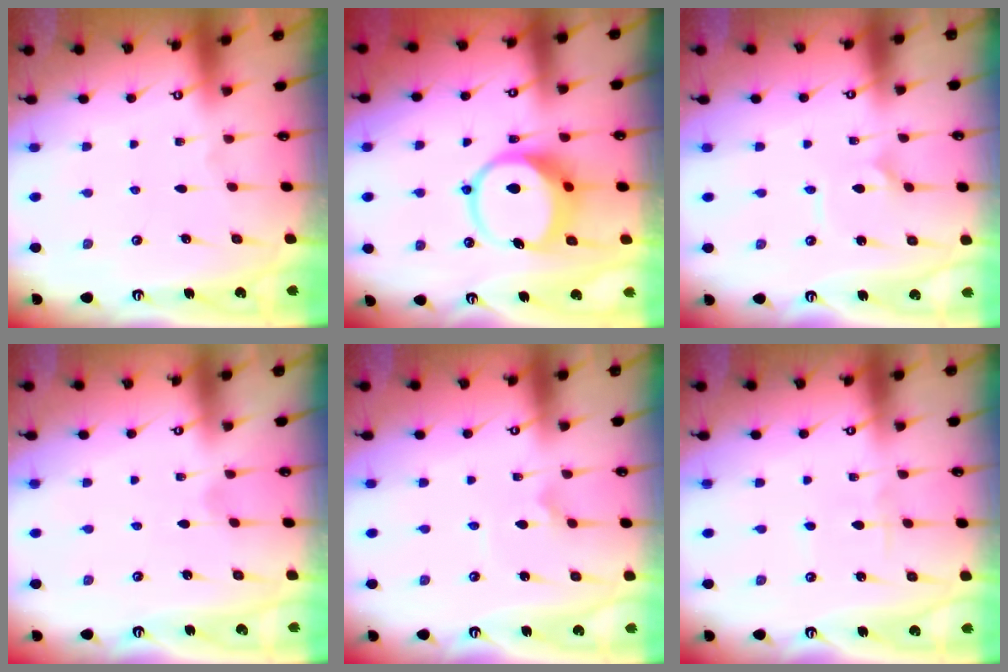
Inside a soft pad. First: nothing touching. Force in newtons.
{"total": 9.3, "press": 9.2, "slide": 1.3}
{"total": 2.6, "press": 2.6, "slide": 0.3}
{"total": 1.0, "press": 1.0, "slide": 0.2}
{"total": 3.7, "press": 3.6, "slide": 0.7}
{"total": 2.4, "press": 2.4, "slide": 0.3}